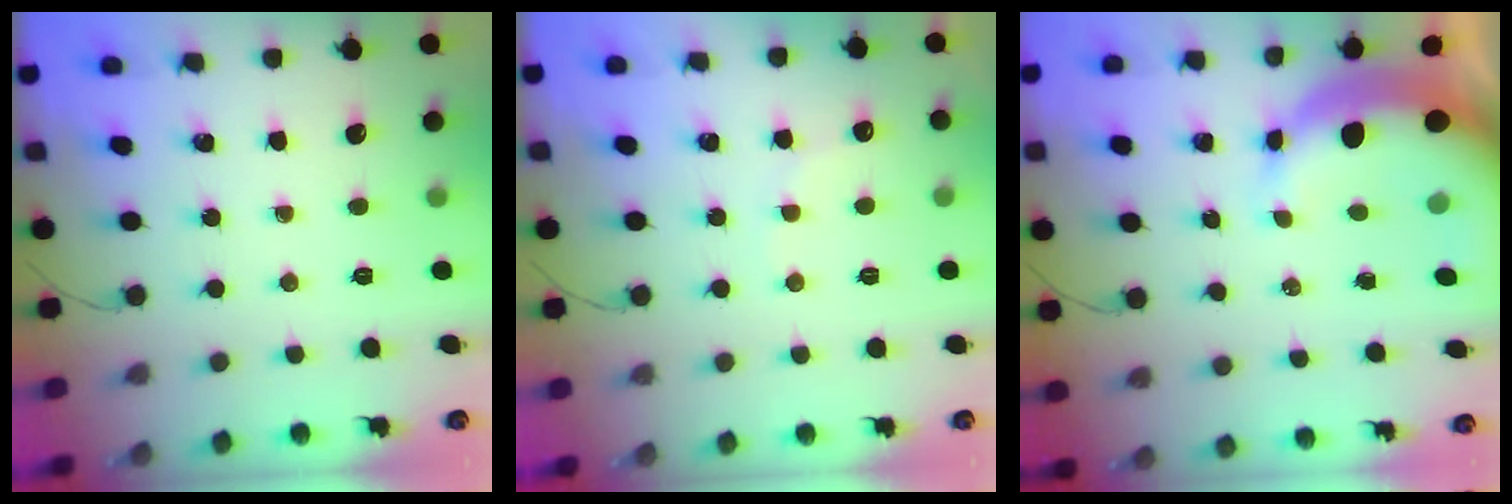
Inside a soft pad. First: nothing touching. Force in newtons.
{"total": 5.9, "press": 5.9, "slide": 1.0}
{"total": 11.2, "press": 10.9, "slide": 2.2}